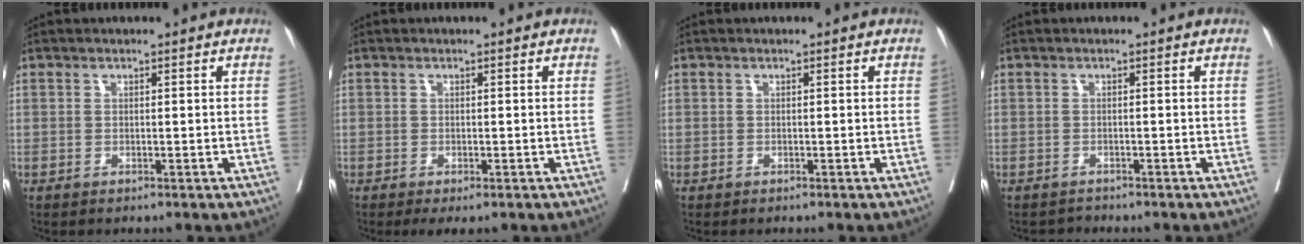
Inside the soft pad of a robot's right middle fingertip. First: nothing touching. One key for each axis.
{"total": 2.0, "fx": -1.3, "fy": 0.7, "fz": 1.4, "tx": -0.020, "ty": -0.007, "tz": -0.014}
{"total": 0.0}
{"total": 0.9, "fx": -0.8, "fy": 0.1, "fz": -0.5, "tx": 0.006, "ty": -0.006, "tz": -0.014}